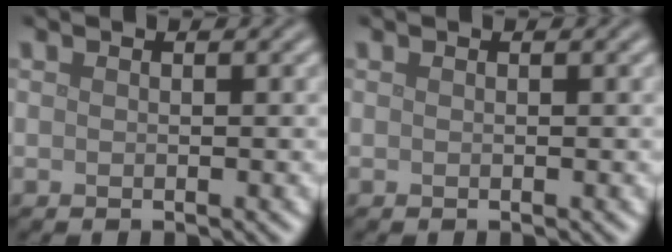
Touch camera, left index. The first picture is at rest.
{"total": 0.0}